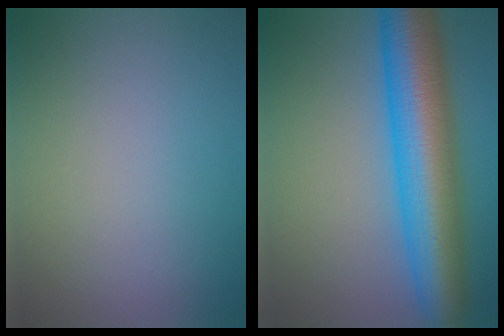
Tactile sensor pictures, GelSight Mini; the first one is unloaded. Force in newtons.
{"total": 11.1, "press": 11.1, "slide": 0.2}